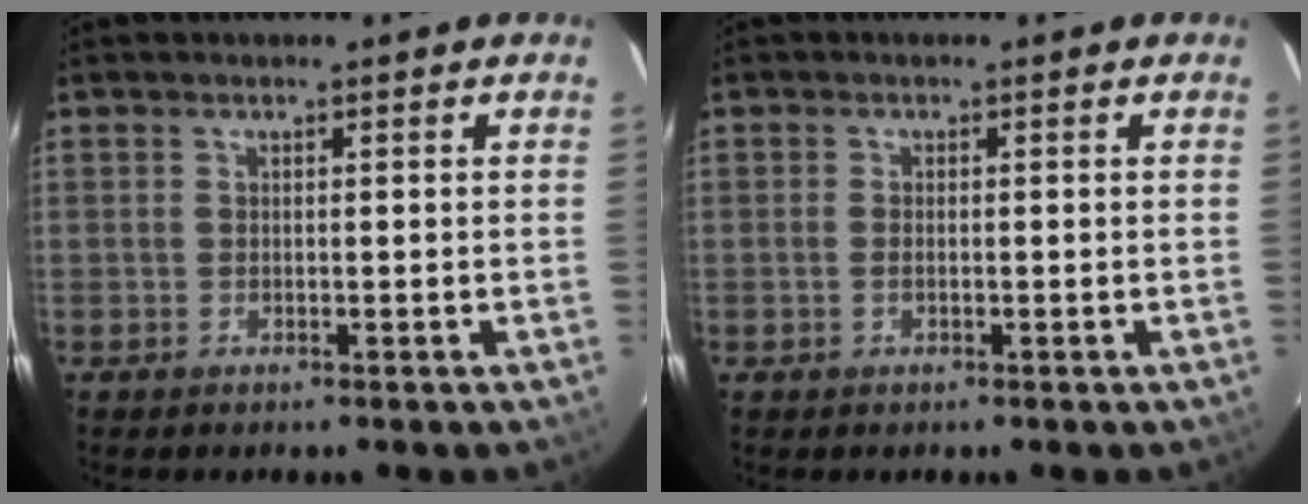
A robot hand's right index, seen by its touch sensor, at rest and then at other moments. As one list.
[{"total": 1.1, "force": [-0.3, 0.6, 0.8], "torque": [-0.018, 0.000, -0.007]}]